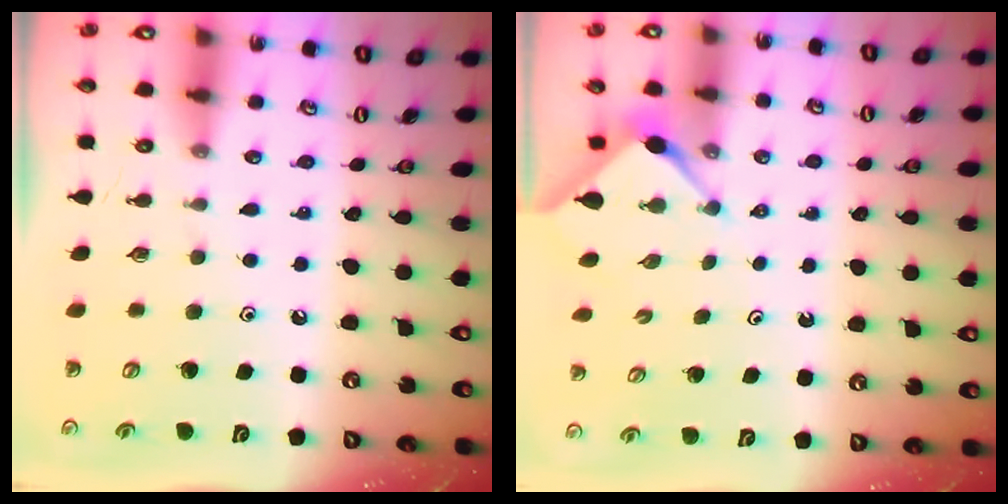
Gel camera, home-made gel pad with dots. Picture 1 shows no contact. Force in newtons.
{"total": 2.9, "press": 2.8, "slide": 0.5}